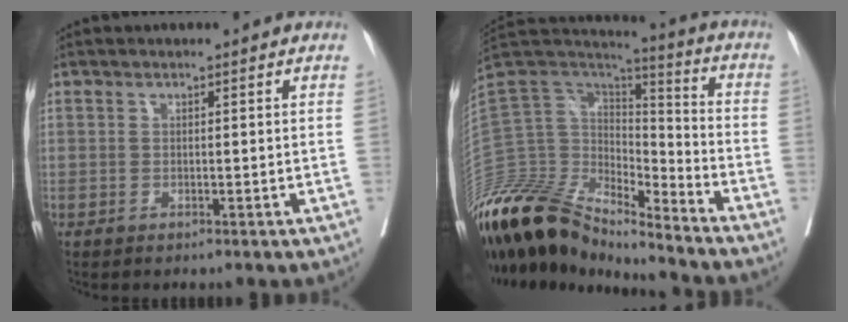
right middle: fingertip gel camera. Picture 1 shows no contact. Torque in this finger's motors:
{"motor_torque": [0.38, -0.33, 1.05, 0.21]}